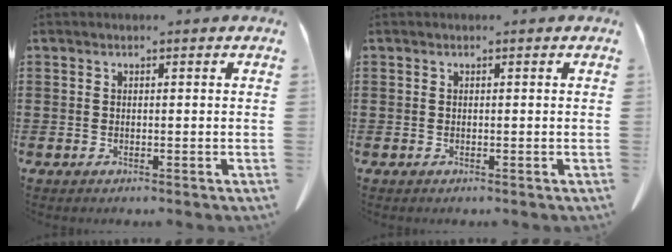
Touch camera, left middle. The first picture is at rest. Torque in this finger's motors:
{"motor_torque": [-0.09, 0.05, 0.03, 0.00]}